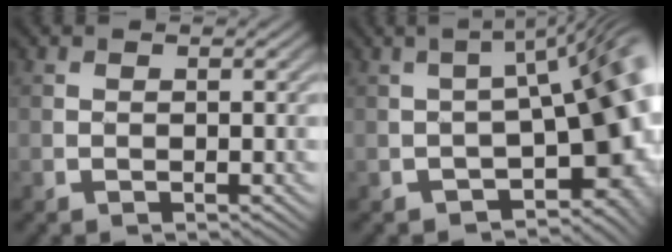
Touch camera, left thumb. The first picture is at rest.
{"total": 13.9, "force": [-3.7, 6.3, 11.8], "torque": [-0.137, -0.015, -0.045]}